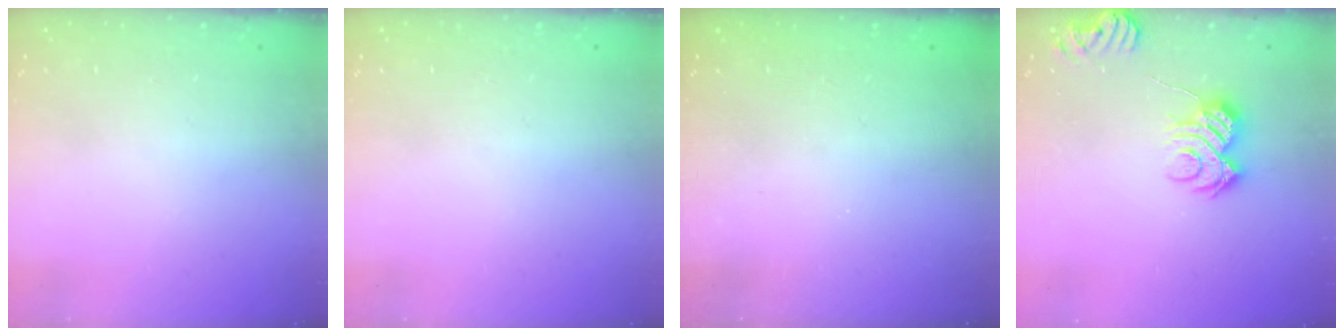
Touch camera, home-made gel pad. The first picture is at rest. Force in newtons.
{"total": 0.0}
{"total": 2.3, "press": 2.2, "slide": 0.7}
{"total": 7.7, "press": 7.7, "slide": 0.4}